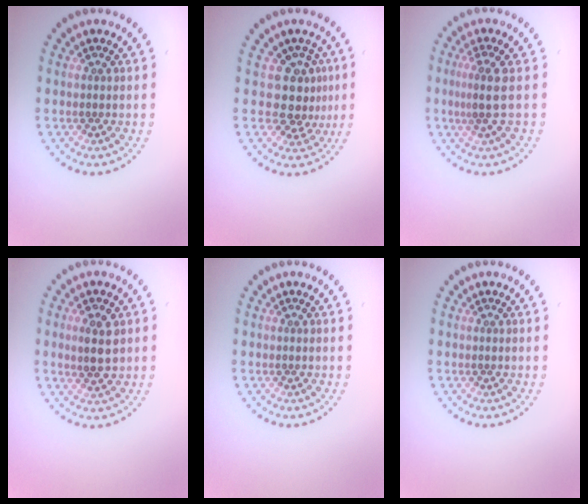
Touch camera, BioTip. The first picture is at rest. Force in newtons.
{"total": 3.1, "press": 2.4, "slide": 2.0}
{"total": 2.1, "press": 1.6, "slide": 1.3}
{"total": 2.8, "press": 2.8, "slide": 0.4}
{"total": 0.0}
{"total": 0.0}